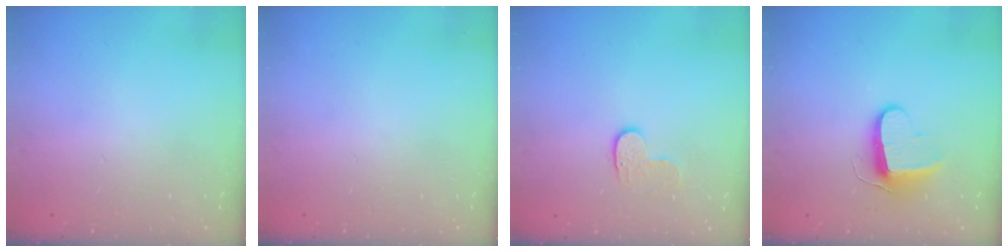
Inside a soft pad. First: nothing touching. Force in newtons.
{"total": 0.0}
{"total": 3.6, "press": 3.6, "slide": 0.3}
{"total": 9.6, "press": 9.6, "slide": 0.4}